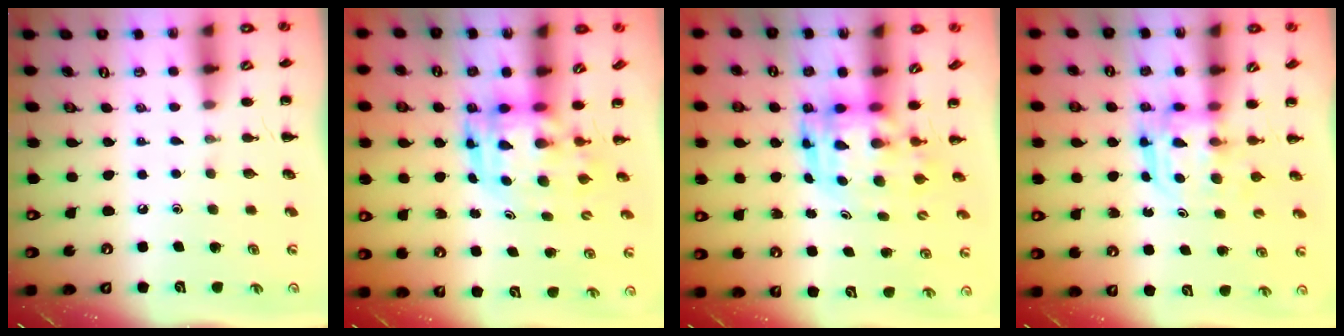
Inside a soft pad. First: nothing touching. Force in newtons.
{"total": 3.8, "press": 3.7, "slide": 0.9}
{"total": 3.8, "press": 3.7, "slide": 0.9}
{"total": 3.2, "press": 3.2, "slide": 0.2}